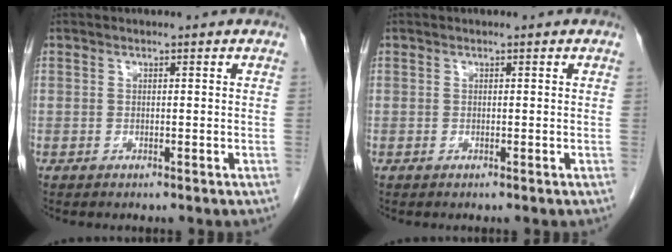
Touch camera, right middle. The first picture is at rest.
{"total": 0.0}